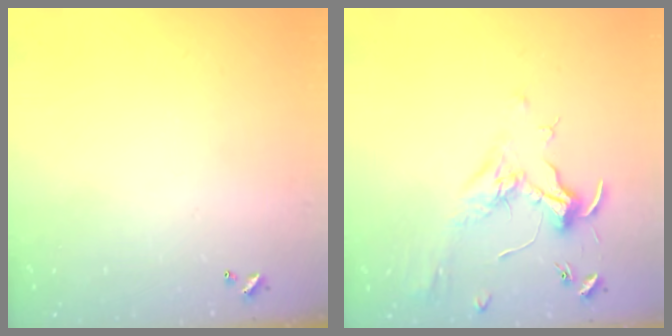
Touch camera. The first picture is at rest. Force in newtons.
{"total": 1.8, "press": 1.6, "slide": 0.8}